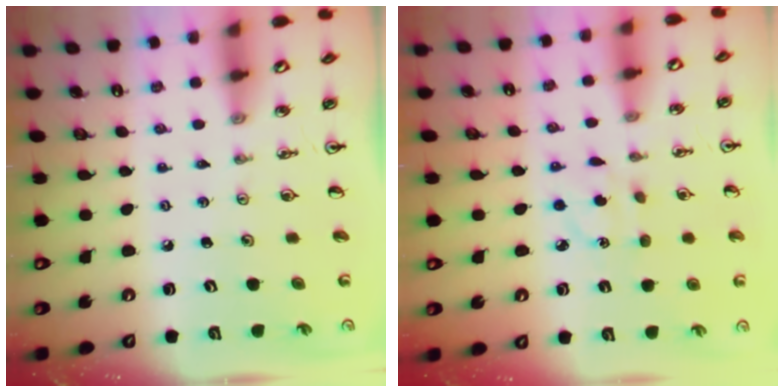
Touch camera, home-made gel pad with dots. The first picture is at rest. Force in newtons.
{"total": 3.8, "press": 3.8, "slide": 0.6}